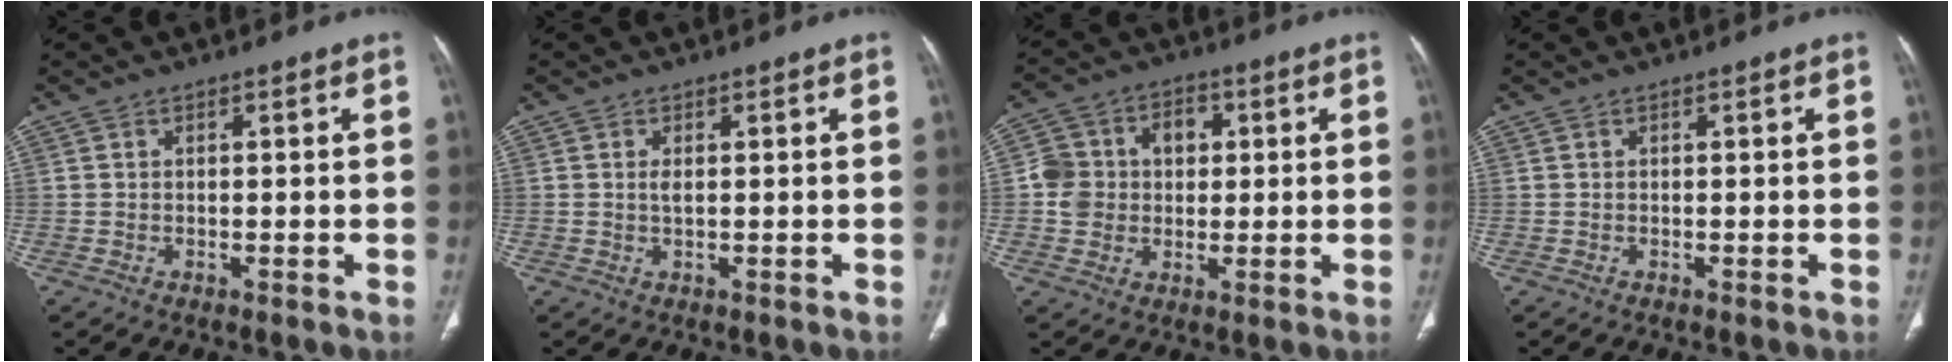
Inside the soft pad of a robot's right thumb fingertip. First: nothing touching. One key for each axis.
{"total": 1.1, "fx": 0.2, "fy": 0.3, "fz": 1.0, "tx": -0.025, "ty": -0.001, "tz": 0.006}
{"total": 9.5, "fx": 0.8, "fy": 8.2, "fz": 4.7, "tx": -0.056, "ty": 0.020, "tz": 0.008}
{"total": 0.0}